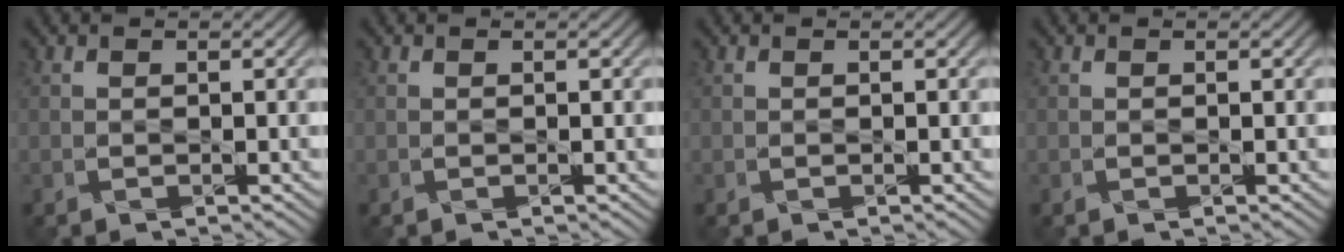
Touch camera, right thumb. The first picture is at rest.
{"total": 0.0}
{"total": 0.0}
{"total": 0.0}